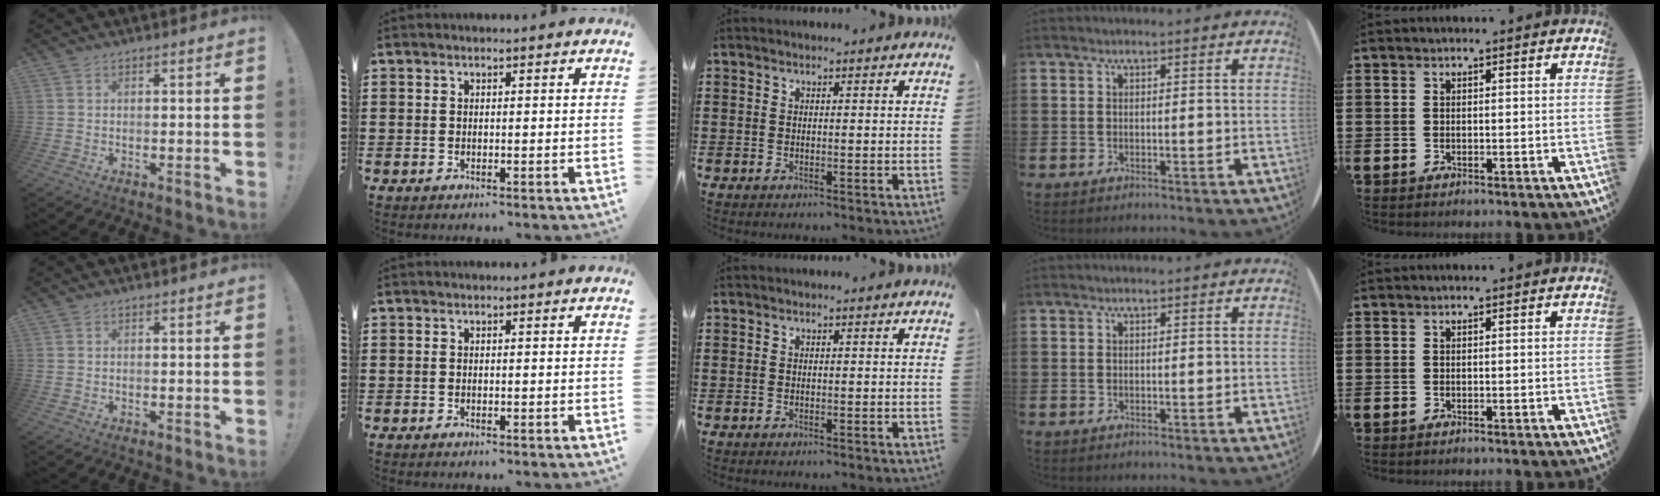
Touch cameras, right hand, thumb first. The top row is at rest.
{}